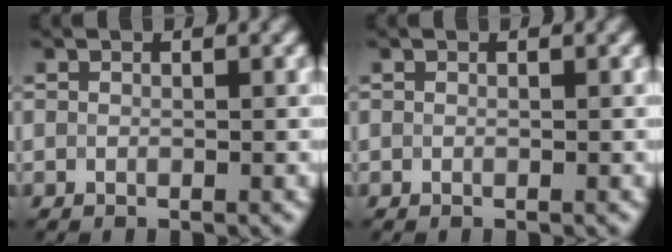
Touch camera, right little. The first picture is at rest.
{"total": 0.0}